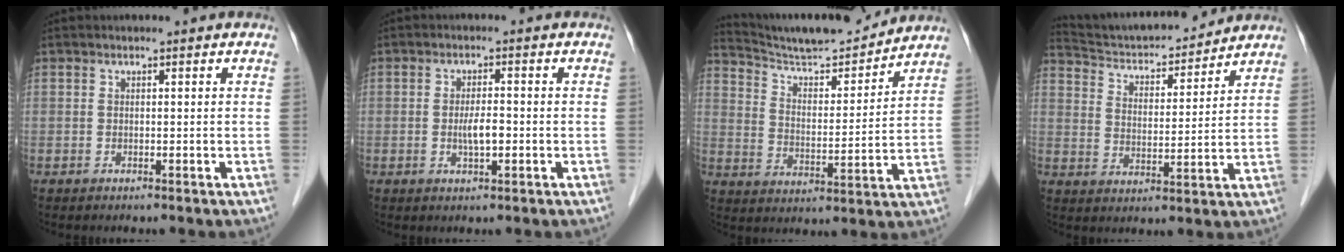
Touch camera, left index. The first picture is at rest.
{"total": 3.2, "force": [-1.5, 0.7, 2.7], "torque": [-0.053, -0.005, -0.024]}
{"total": 14.1, "force": [13.5, 0.7, 4.1], "torque": [-0.074, -0.005, 0.219]}
{"total": 13.9, "force": [13.2, 1.9, 3.9], "torque": [-0.064, 0.004, 0.212]}